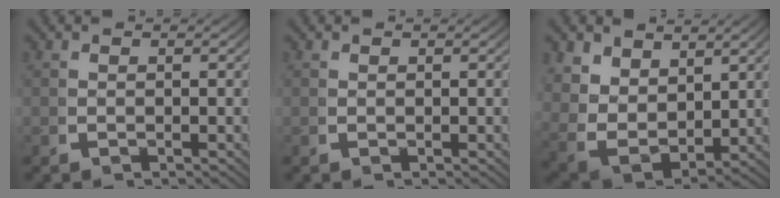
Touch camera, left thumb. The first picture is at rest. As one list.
[{"total": 0.0}, {"total": 7.9, "force": [0.2, 5.9, 5.2], "torque": [-0.144, -0.041, 0.019]}]